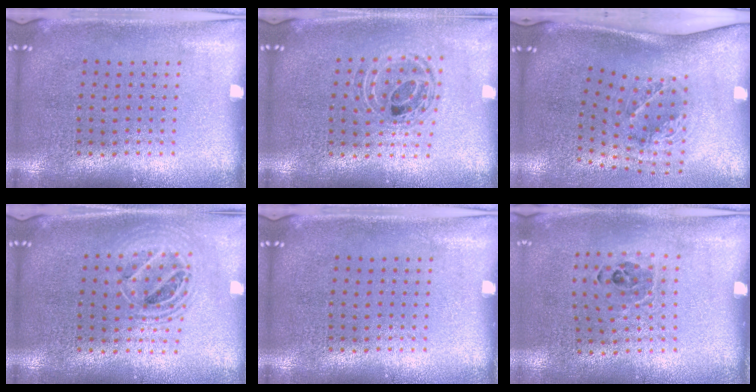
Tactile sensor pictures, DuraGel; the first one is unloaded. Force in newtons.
{"total": 0.5, "press": 0.5, "slide": 0.2}
{"total": 1.9, "press": 1.3, "slide": 1.4}
{"total": 1.7, "press": 1.4, "slide": 0.9}
{"total": 0.0}
{"total": 0.9, "press": 0.8, "slide": 0.5}